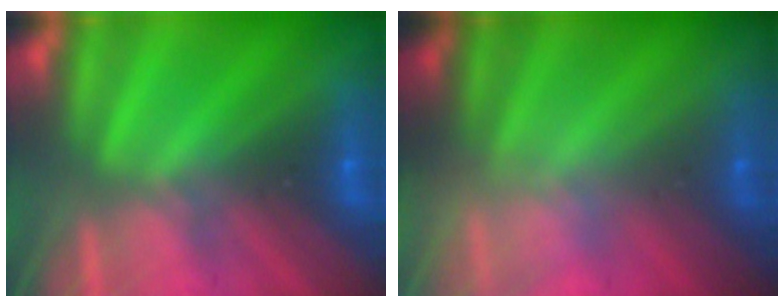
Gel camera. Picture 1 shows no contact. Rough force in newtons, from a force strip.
{"total": 2.3}